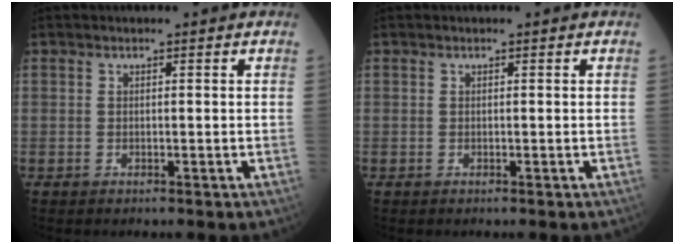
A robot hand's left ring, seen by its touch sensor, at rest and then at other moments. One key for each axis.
{"total": 0.0}